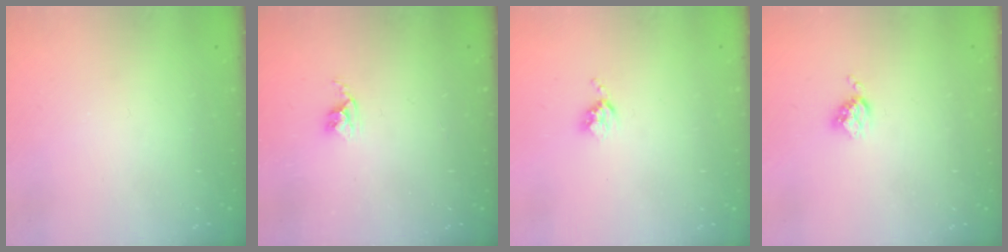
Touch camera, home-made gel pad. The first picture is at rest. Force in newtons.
{"total": 2.8, "press": 2.7, "slide": 0.4}
{"total": 3.3, "press": 3.3, "slide": 0.4}
{"total": 3.6, "press": 3.6, "slide": 0.4}